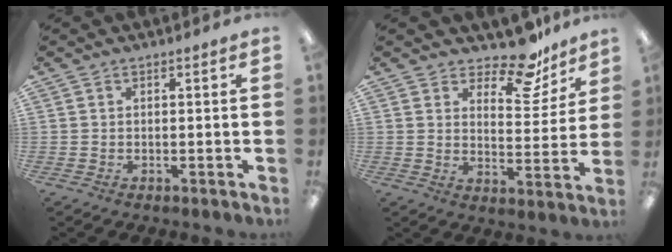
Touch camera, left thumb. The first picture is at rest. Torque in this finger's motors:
{"motor_torque": [0.45, 0.58, -0.44, 0.02, -0.04]}